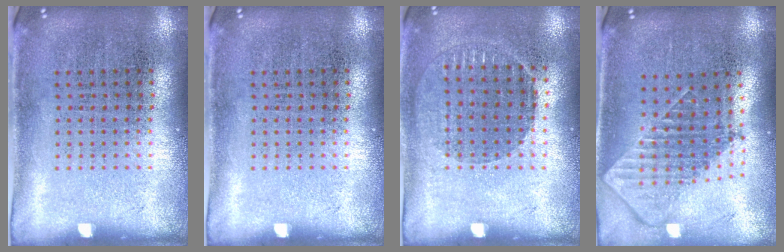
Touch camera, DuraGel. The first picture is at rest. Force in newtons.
{"total": 0.0}
{"total": 0.9, "press": 0.9, "slide": 0.2}
{"total": 1.8, "press": 1.4, "slide": 1.1}